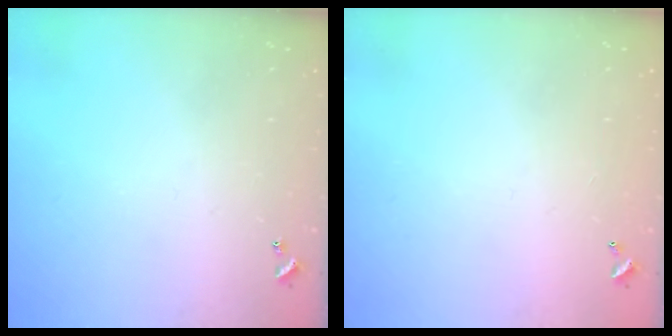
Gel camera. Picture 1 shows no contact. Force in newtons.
{"total": 3.0, "press": 3.0, "slide": 0.1}